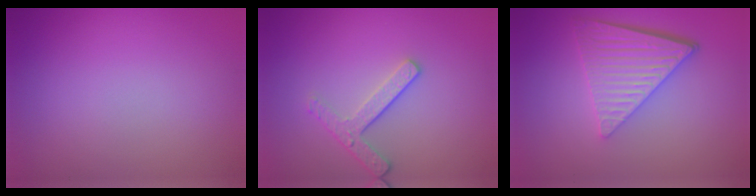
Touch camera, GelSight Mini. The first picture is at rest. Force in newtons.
{"total": 2.5, "press": 2.2, "slide": 1.1}
{"total": 5.8, "press": 4.4, "slide": 3.8}